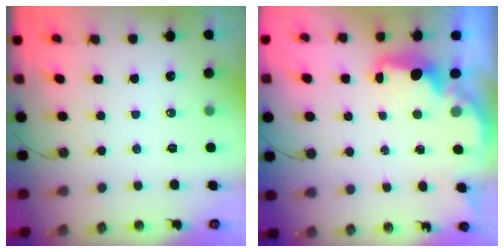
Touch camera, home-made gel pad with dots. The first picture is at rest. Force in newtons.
{"total": 2.2, "press": 2.1, "slide": 0.7}